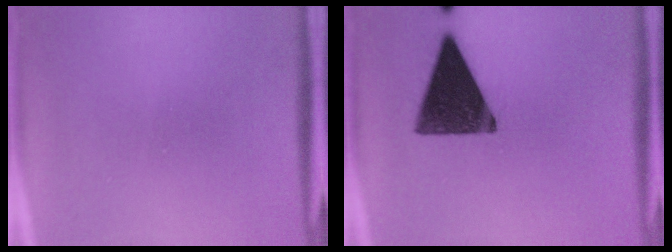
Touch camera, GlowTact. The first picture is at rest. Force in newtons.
{"total": 14.4}